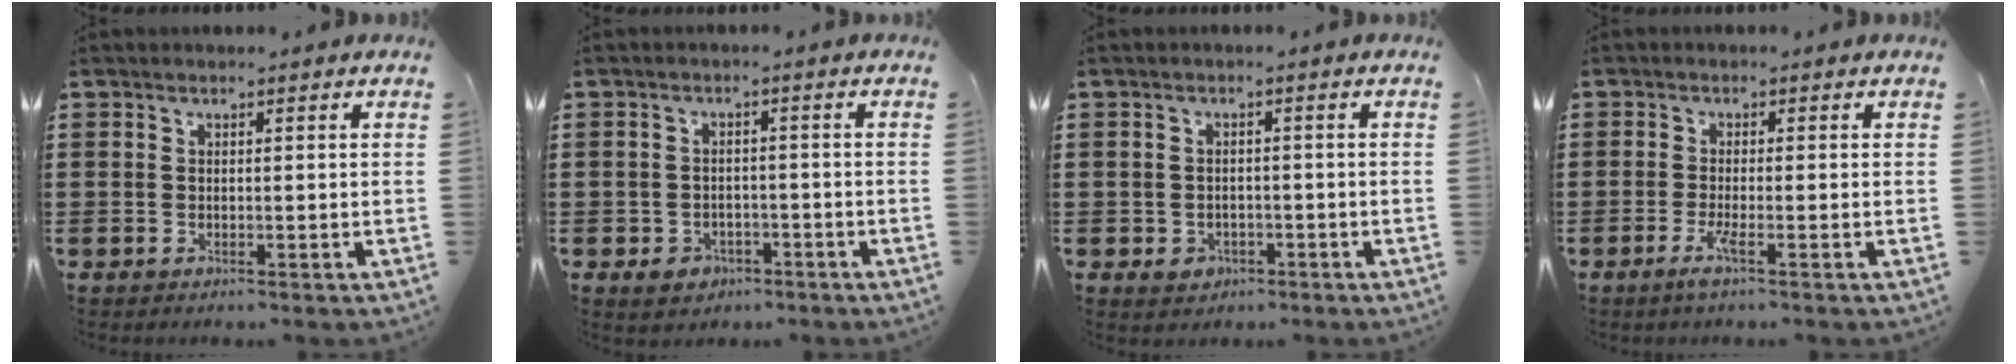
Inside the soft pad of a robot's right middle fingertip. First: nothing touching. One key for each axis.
{"total": 2.6, "fx": -1.9, "fy": 1.7, "fz": 0.6, "tx": -0.016, "ty": 0.003, "tz": -0.041}
{"total": 1.7, "fx": -1.0, "fy": 1.3, "fz": 0.5, "tx": -0.014, "ty": 0.001, "tz": -0.023}
{"total": 2.7, "fx": -1.3, "fy": 0.0, "fz": 2.3, "tx": -0.047, "ty": -0.006, "tz": -0.027}